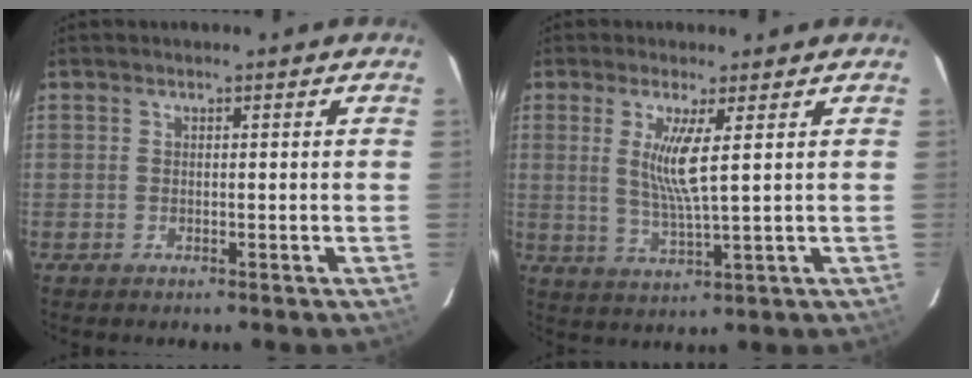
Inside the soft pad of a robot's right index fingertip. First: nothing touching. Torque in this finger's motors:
{"motor_torque": [0.43, -0.15, 0.38, 0.13]}